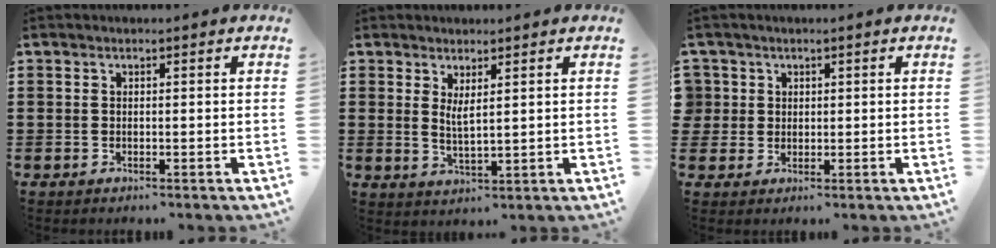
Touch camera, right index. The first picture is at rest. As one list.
[{"total": 2.7, "force": [1.4, 0.5, 2.2], "torque": [-0.048, -0.003, 0.027]}, {"total": 2.7, "force": [0.5, 2.6, 0.0], "torque": [-0.014, 0.012, 0.008]}]